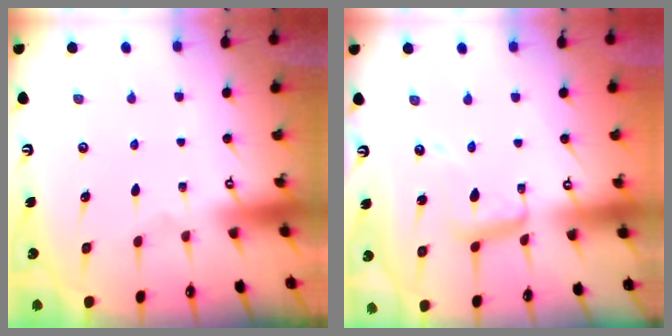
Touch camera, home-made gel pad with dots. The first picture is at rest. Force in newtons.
{"total": 9.4, "press": 9.4, "slide": 0.7}